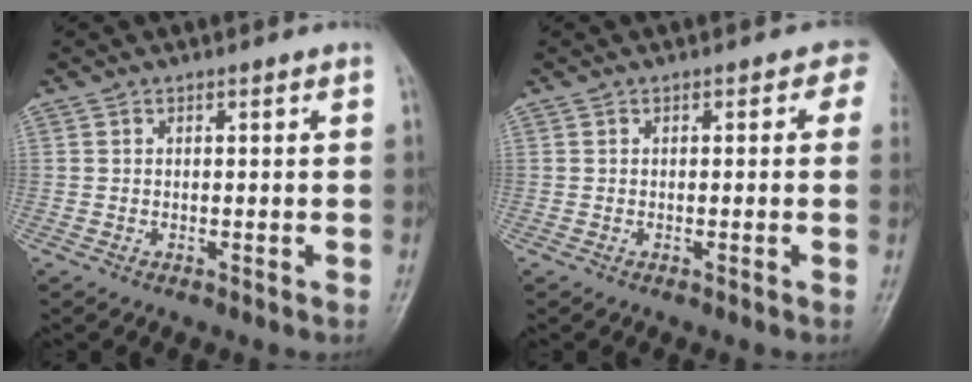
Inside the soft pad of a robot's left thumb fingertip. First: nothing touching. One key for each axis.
{"total": 2.0, "fx": 0.4, "fy": 1.4, "fz": 1.3, "tx": 0.014, "ty": 0.006, "tz": -0.009}